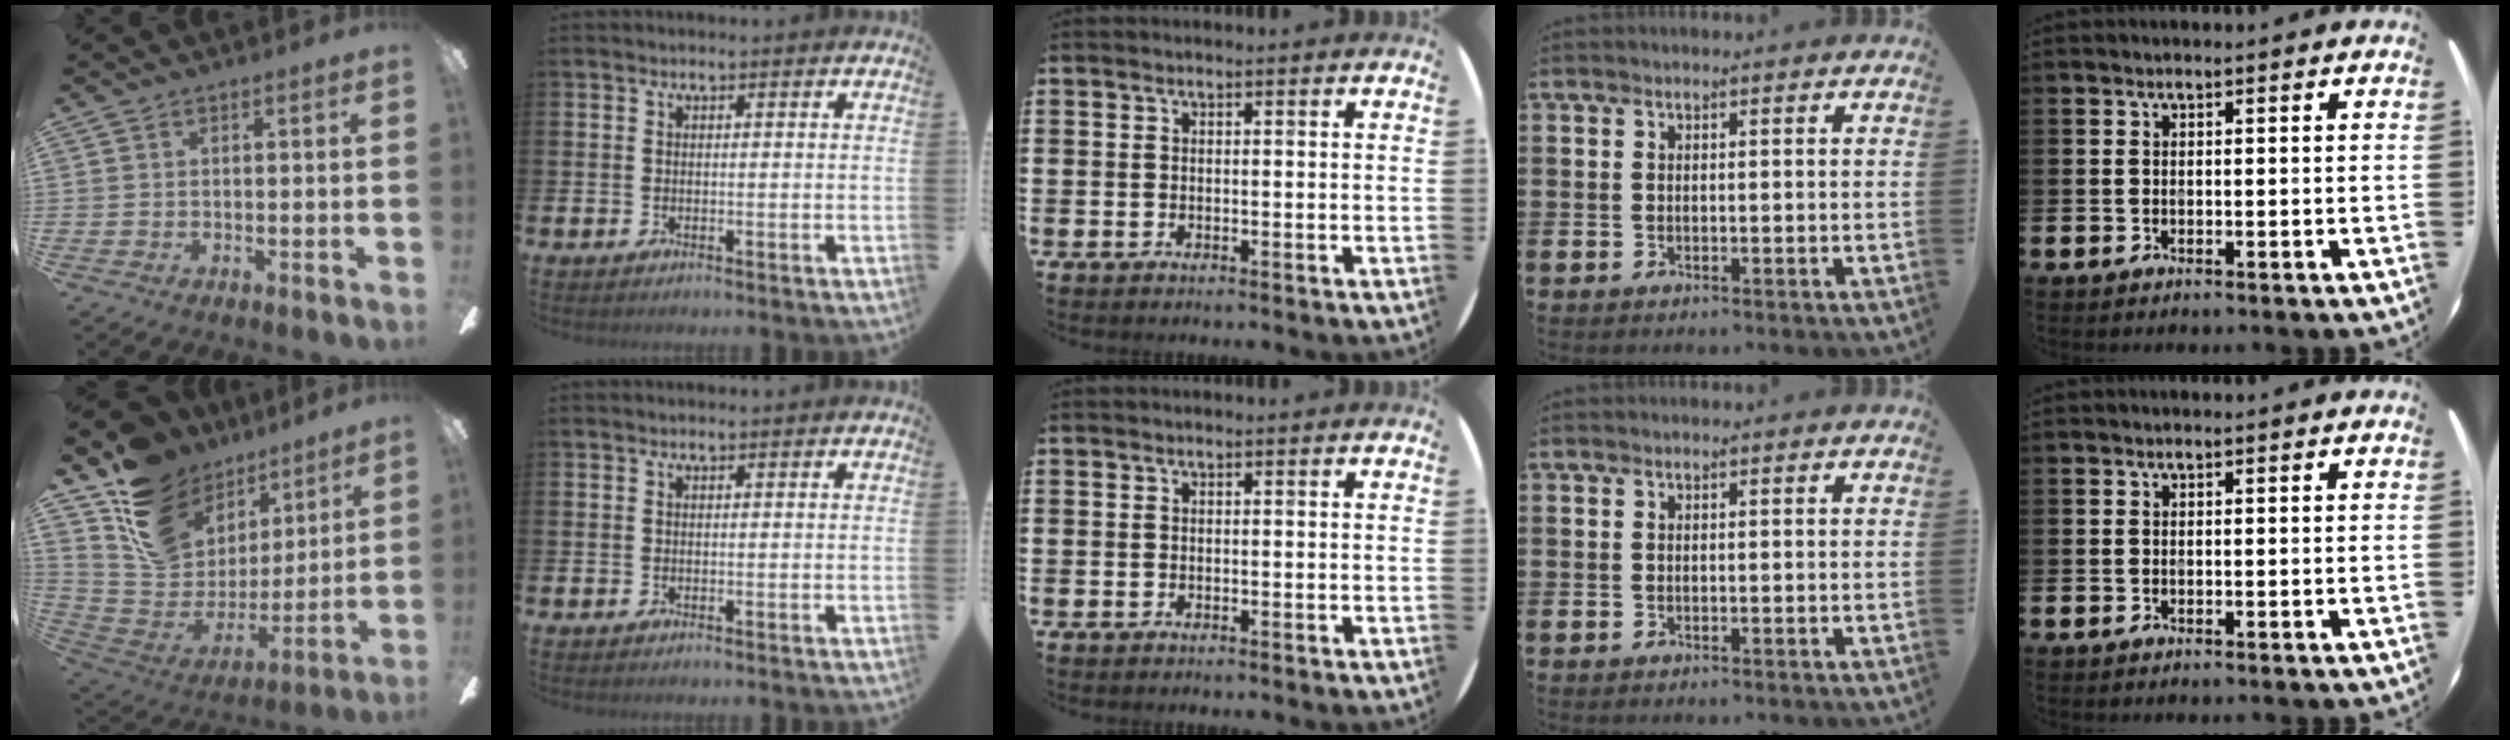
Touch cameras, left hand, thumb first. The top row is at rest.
{"thumb": {"total": 16.9, "force": [9.6, 12.1, 6.7], "torque": [-0.136, -0.056, 0.187]}}